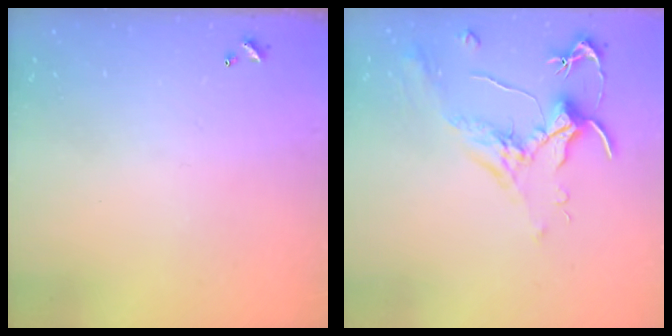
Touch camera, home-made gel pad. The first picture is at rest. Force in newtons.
{"total": 1.8, "press": 1.7, "slide": 0.6}